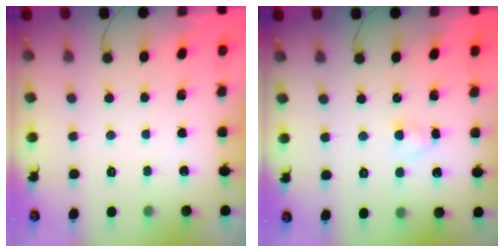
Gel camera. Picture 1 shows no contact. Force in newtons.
{"total": 2.5, "press": 2.3, "slide": 1.1}